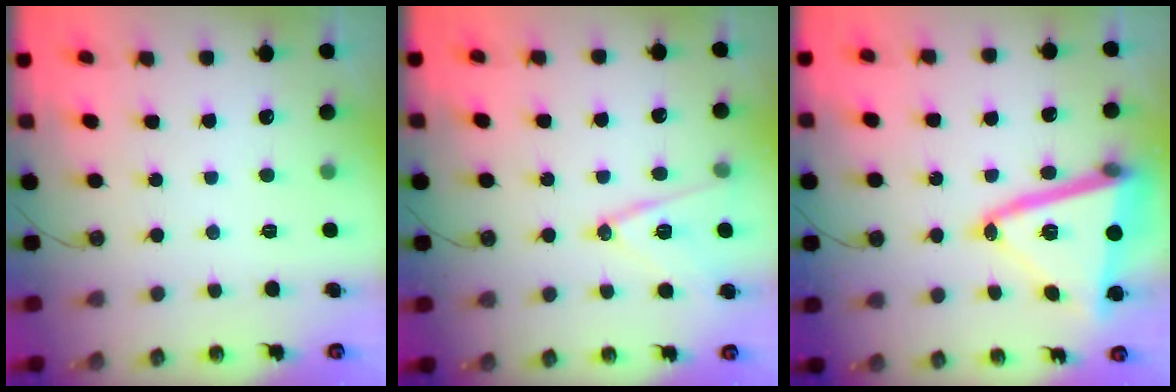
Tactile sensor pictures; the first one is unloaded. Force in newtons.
{"total": 13.4, "press": 12.9, "slide": 3.4}
{"total": 18.7, "press": 18.5, "slide": 2.8}